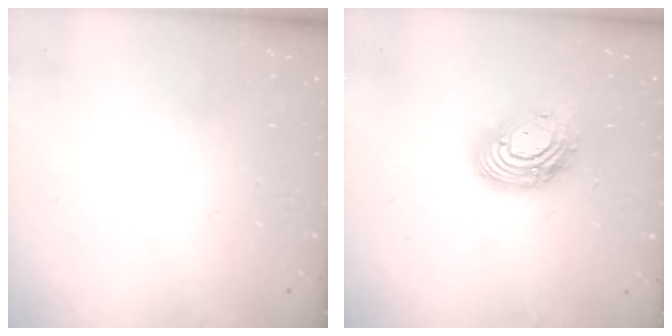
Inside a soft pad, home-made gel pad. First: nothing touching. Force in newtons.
{"total": 12.4, "press": 12.4, "slide": 1.1}